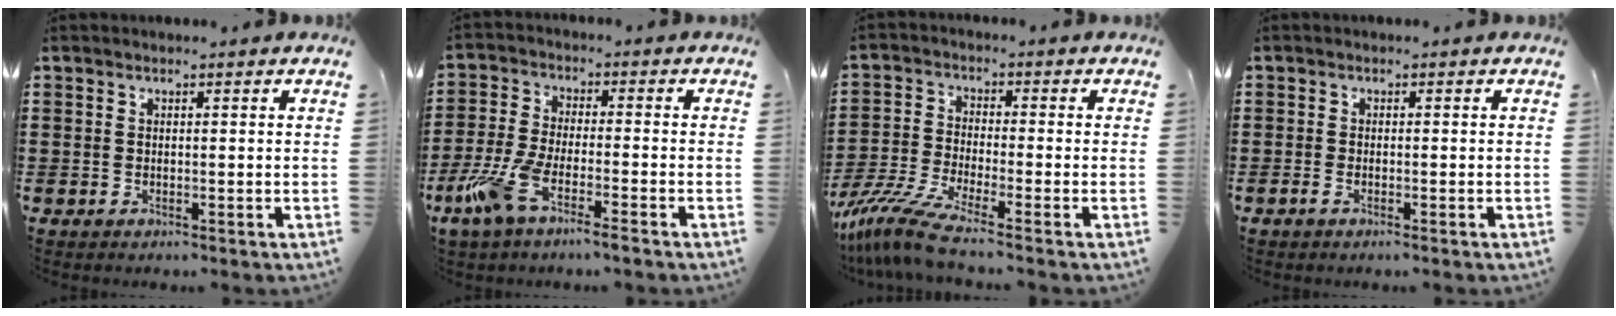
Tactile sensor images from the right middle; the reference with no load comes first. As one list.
[{"total": 7.3, "force": [-4.8, 1.3, 5.3], "torque": [-0.135, -0.017, -0.095]}, {"total": 7.5, "force": [-6.0, 0.6, 4.5], "torque": [-0.116, -0.019, -0.122]}, {"total": 0.6, "force": [-0.4, 0.1, 0.5], "torque": [-0.010, -0.004, -0.006]}]